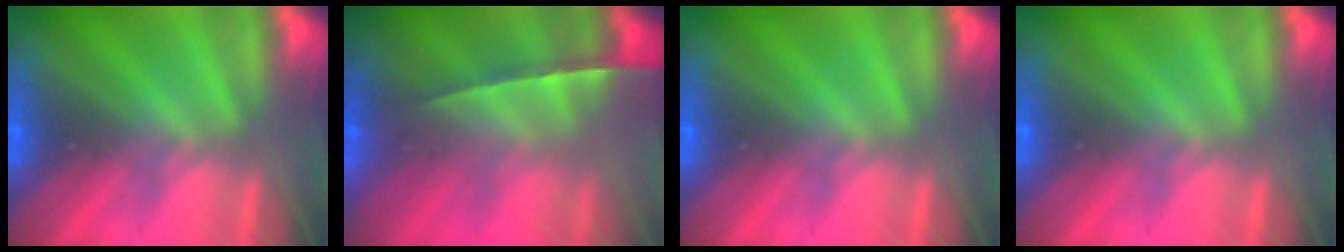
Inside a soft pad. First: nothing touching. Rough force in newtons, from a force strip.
{"total": 1.4}
{"total": 0.0}
{"total": 0.0}